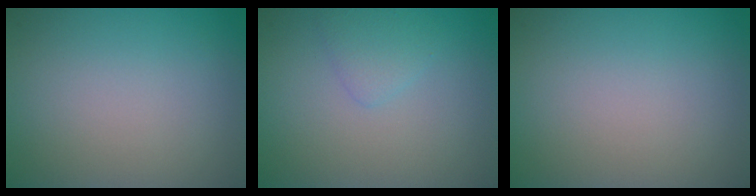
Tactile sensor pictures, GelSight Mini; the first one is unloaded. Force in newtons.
{"total": 1.4, "press": 1.4, "slide": 0.0}
{"total": 0.0}